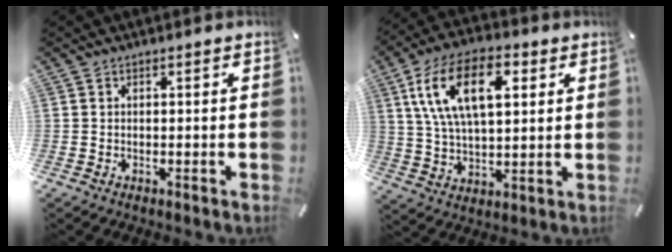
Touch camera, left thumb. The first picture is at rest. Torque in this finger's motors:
{"motor_torque": [1.06, 1.20, 1.50, -1.31, 0.31]}